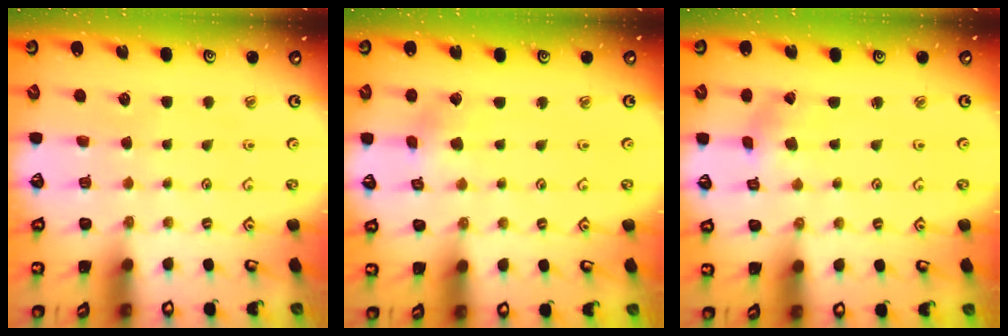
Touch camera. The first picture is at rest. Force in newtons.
{"total": 2.4, "press": 2.4, "slide": 0.3}
{"total": 0.0}